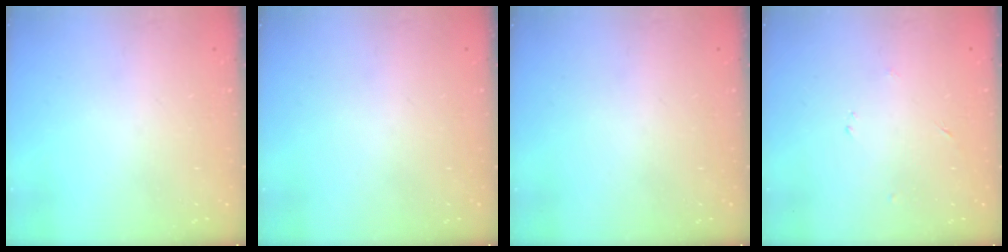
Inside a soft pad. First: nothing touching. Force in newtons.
{"total": 0.0}
{"total": 0.0}
{"total": 2.3, "press": 2.2, "slide": 0.3}